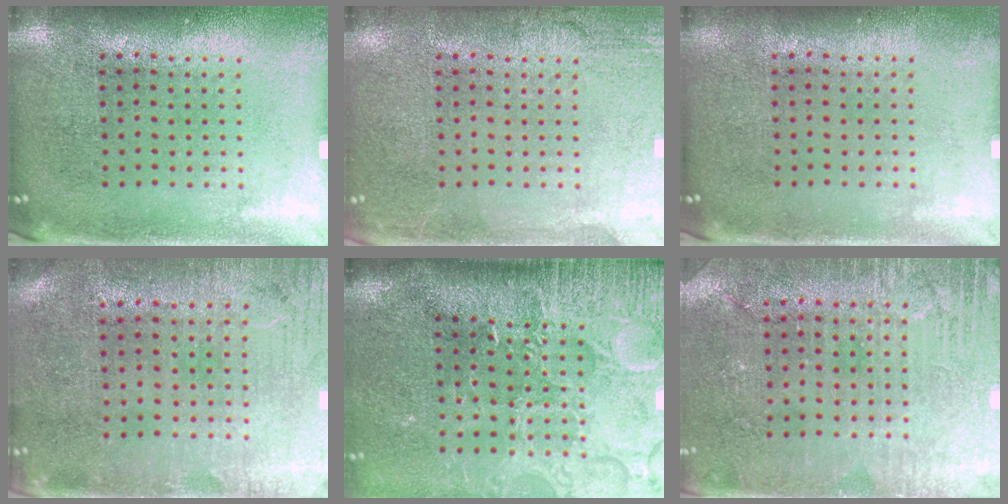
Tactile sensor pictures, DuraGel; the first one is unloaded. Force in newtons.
{"total": 2.7, "press": 2.7, "slide": 0.3}
{"total": 0.0}
{"total": 0.5, "press": 0.2, "slide": 0.5}
{"total": 4.7, "press": 4.0, "slide": 2.4}
{"total": 2.9, "press": 2.8, "slide": 0.6}